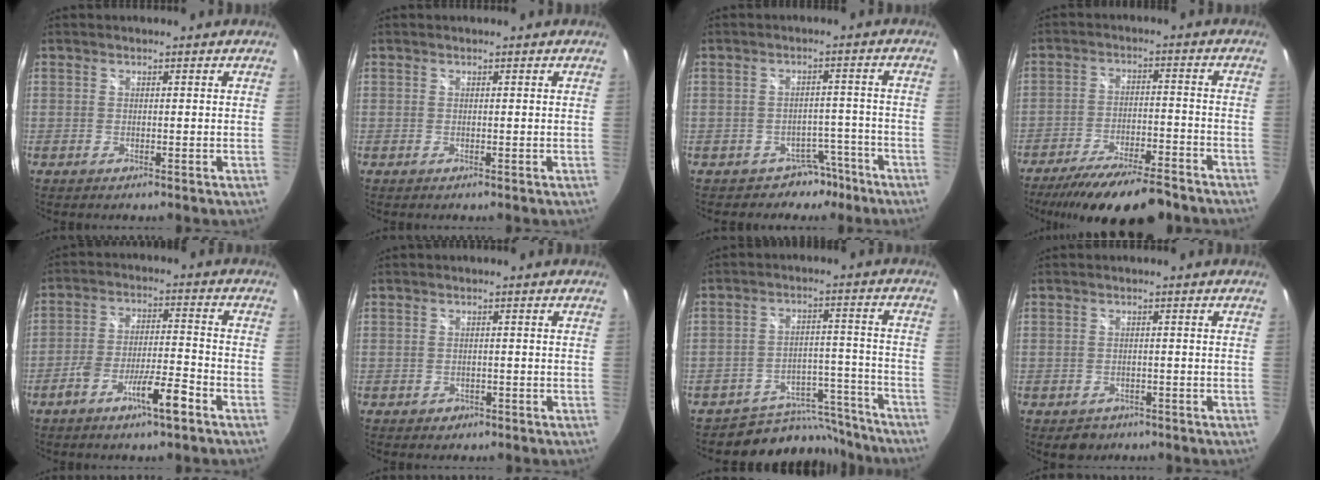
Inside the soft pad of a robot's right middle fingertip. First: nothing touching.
{"total": 0.0}
{"total": 5.3, "force": [-3.9, 3.6, 0.3], "torque": [0.000, 0.033, -0.048]}
{"total": 16.3, "force": [-13.6, 3.3, 8.3], "torque": [-0.162, -0.025, -0.208]}
{"total": 8.1, "force": [-5.1, 1.1, 6.2], "torque": [-0.124, 0.004, -0.086]}
{"total": 1.9, "force": [-1.0, 1.5, 0.5], "torque": [-0.011, -0.003, -0.012]}
{"total": 12.8, "force": [-11.8, 5.0, 0.7], "torque": [-0.009, 0.044, -0.159]}
{"total": 3.2, "force": [-1.9, 2.5, 0.8], "torque": [-0.022, -0.005, -0.023]}